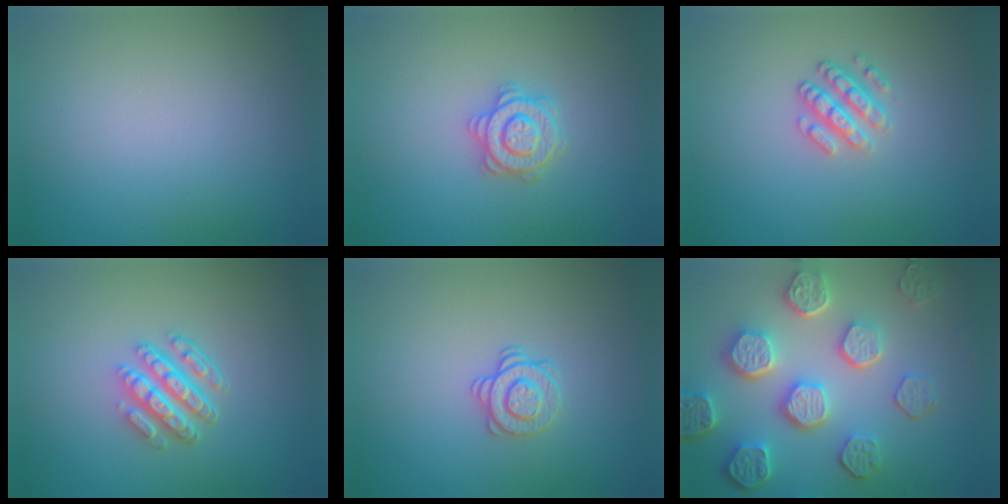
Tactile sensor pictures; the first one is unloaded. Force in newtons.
{"total": 3.3, "press": 3.3, "slide": 0.5}
{"total": 2.5, "press": 2.3, "slide": 0.9}
{"total": 4.8, "press": 3.5, "slide": 3.2}
{"total": 2.1, "press": 1.7, "slide": 1.2}
{"total": 7.7, "press": 6.0, "slide": 4.8}